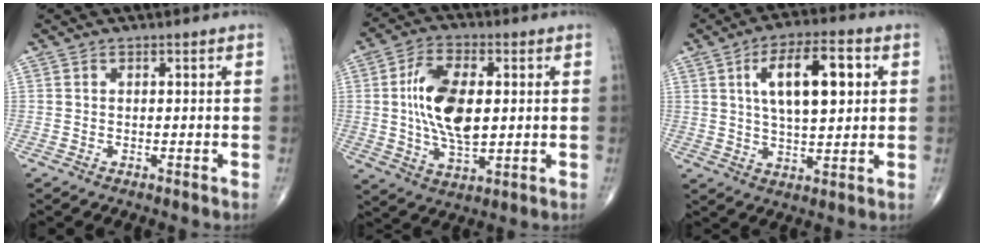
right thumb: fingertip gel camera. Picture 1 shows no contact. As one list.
[{"total": 13.9, "force": [1.3, 7.1, 11.8], "torque": [-0.212, -0.003, 0.025]}, {"total": 13.3, "force": [3.5, 5.5, 11.6], "torque": [-0.179, 0.002, 0.060]}]